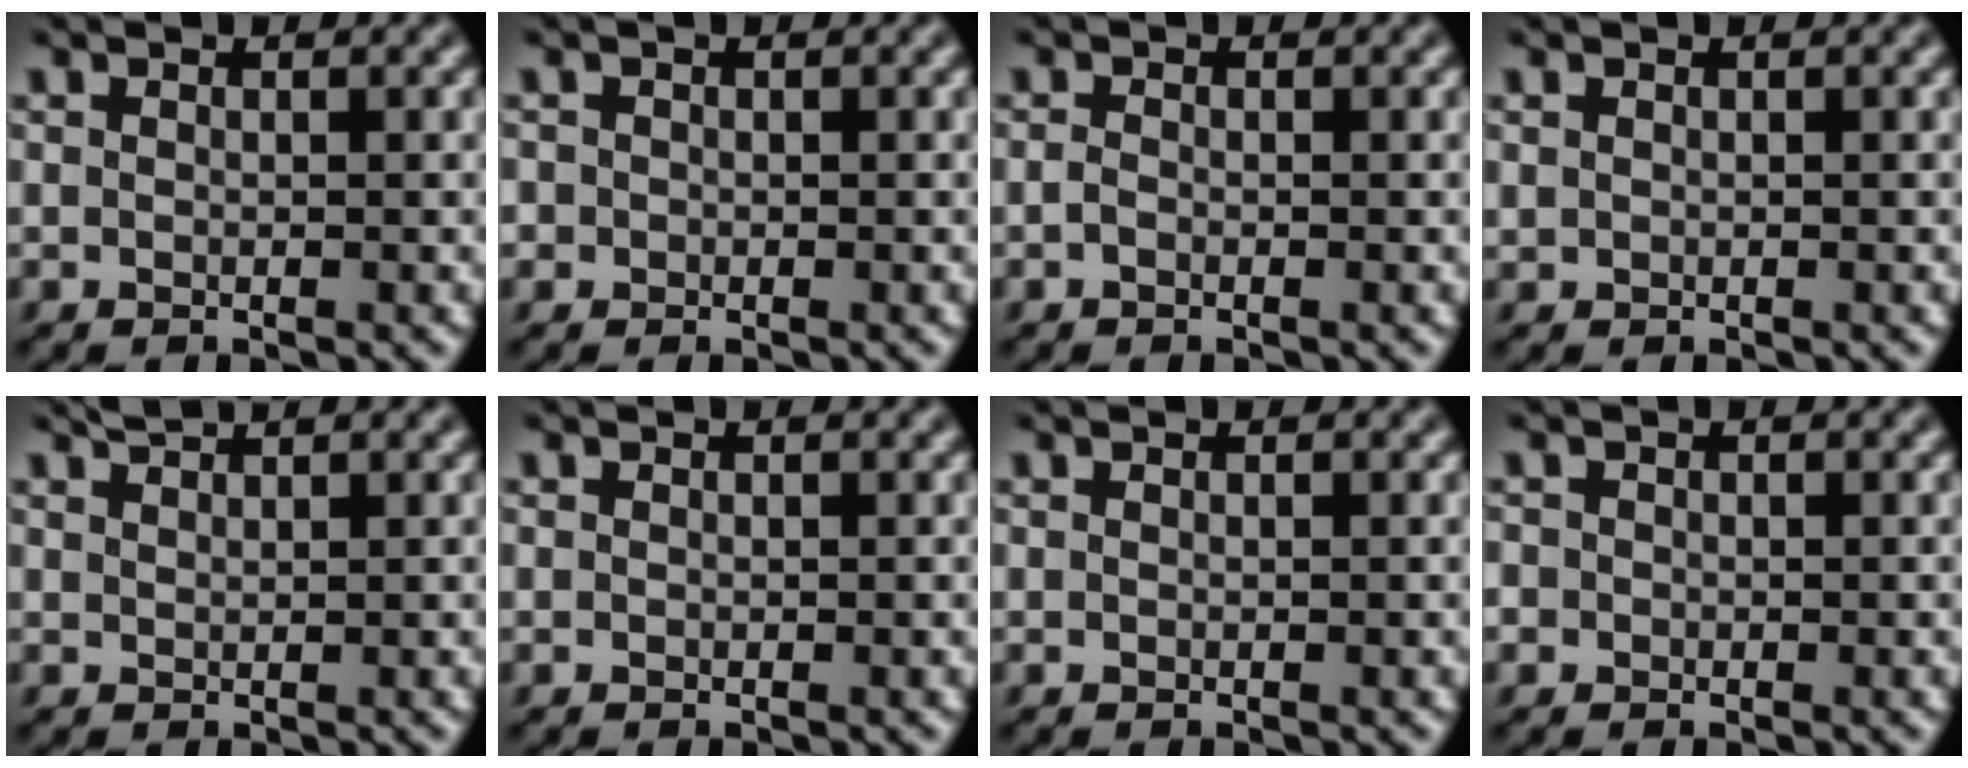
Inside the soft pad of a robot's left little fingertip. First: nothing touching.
{"total": 0.9, "force": [-0.1, 0.9, 0.1], "torque": [0.005, -0.001, -0.005]}
{"total": 0.7, "force": [-0.4, 0.4, 0.4], "torque": [-0.010, 0.000, -0.012]}
{"total": 0.0}
{"total": 1.2, "force": [1.2, 0.2, 0.1], "torque": [-0.010, 0.007, 0.026]}
{"total": 0.0}
{"total": 0.0}
{"total": 1.2, "force": [-0.2, 1.2, 0.3], "torque": [0.000, 0.003, -0.006]}